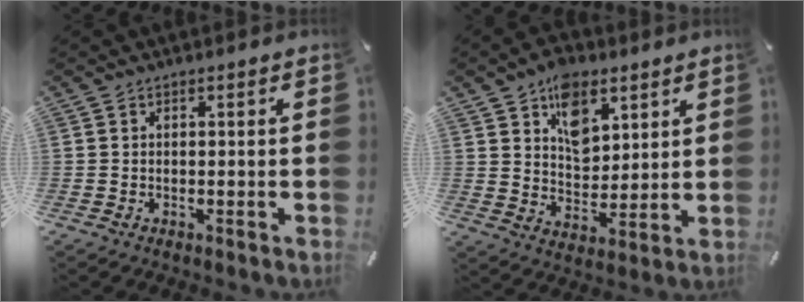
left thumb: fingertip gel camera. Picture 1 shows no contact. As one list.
[{"total": 10.6, "force": [5.9, 7.1, 5.2], "torque": [-0.069, -0.030, 0.103]}]